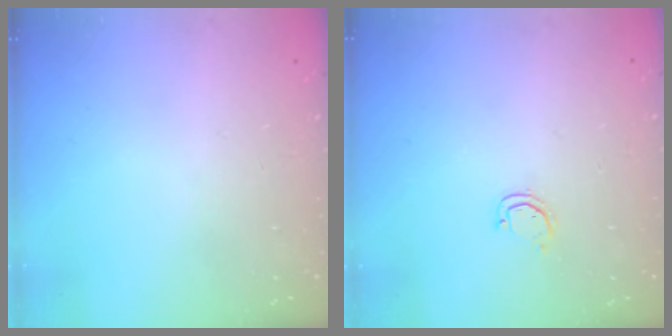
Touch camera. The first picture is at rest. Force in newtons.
{"total": 3.2, "press": 3.2, "slide": 0.2}